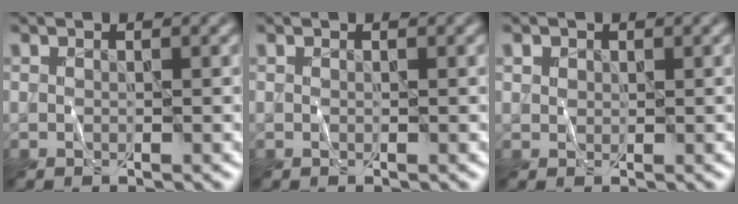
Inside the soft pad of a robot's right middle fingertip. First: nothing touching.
{"total": 0.0}
{"total": 1.0, "force": [0.5, 0.8, 0.2], "torque": [-0.003, -0.001, 0.010]}